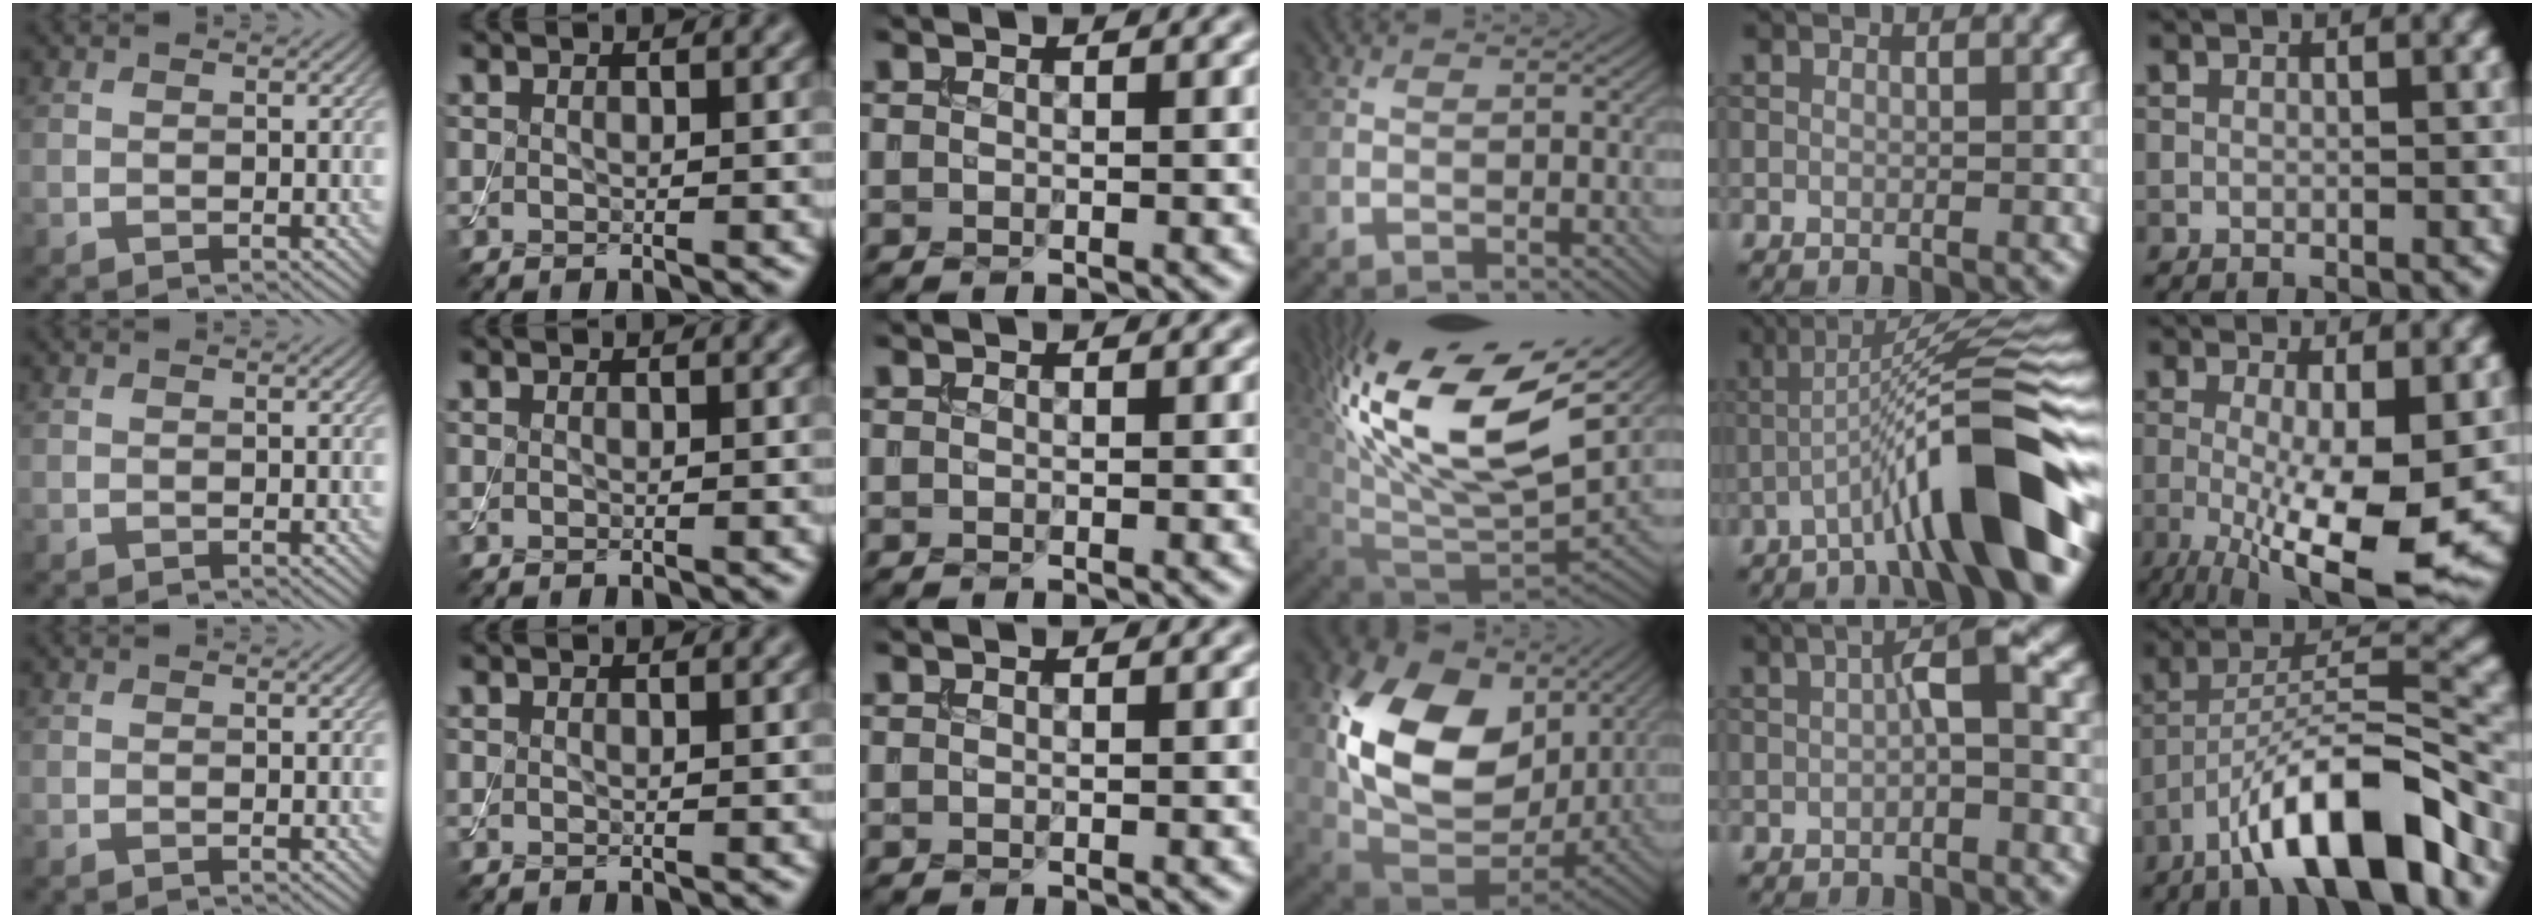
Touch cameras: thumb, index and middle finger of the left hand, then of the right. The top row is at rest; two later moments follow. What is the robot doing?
{"motion": "assemble", "object": "toy tower of hanoi"}